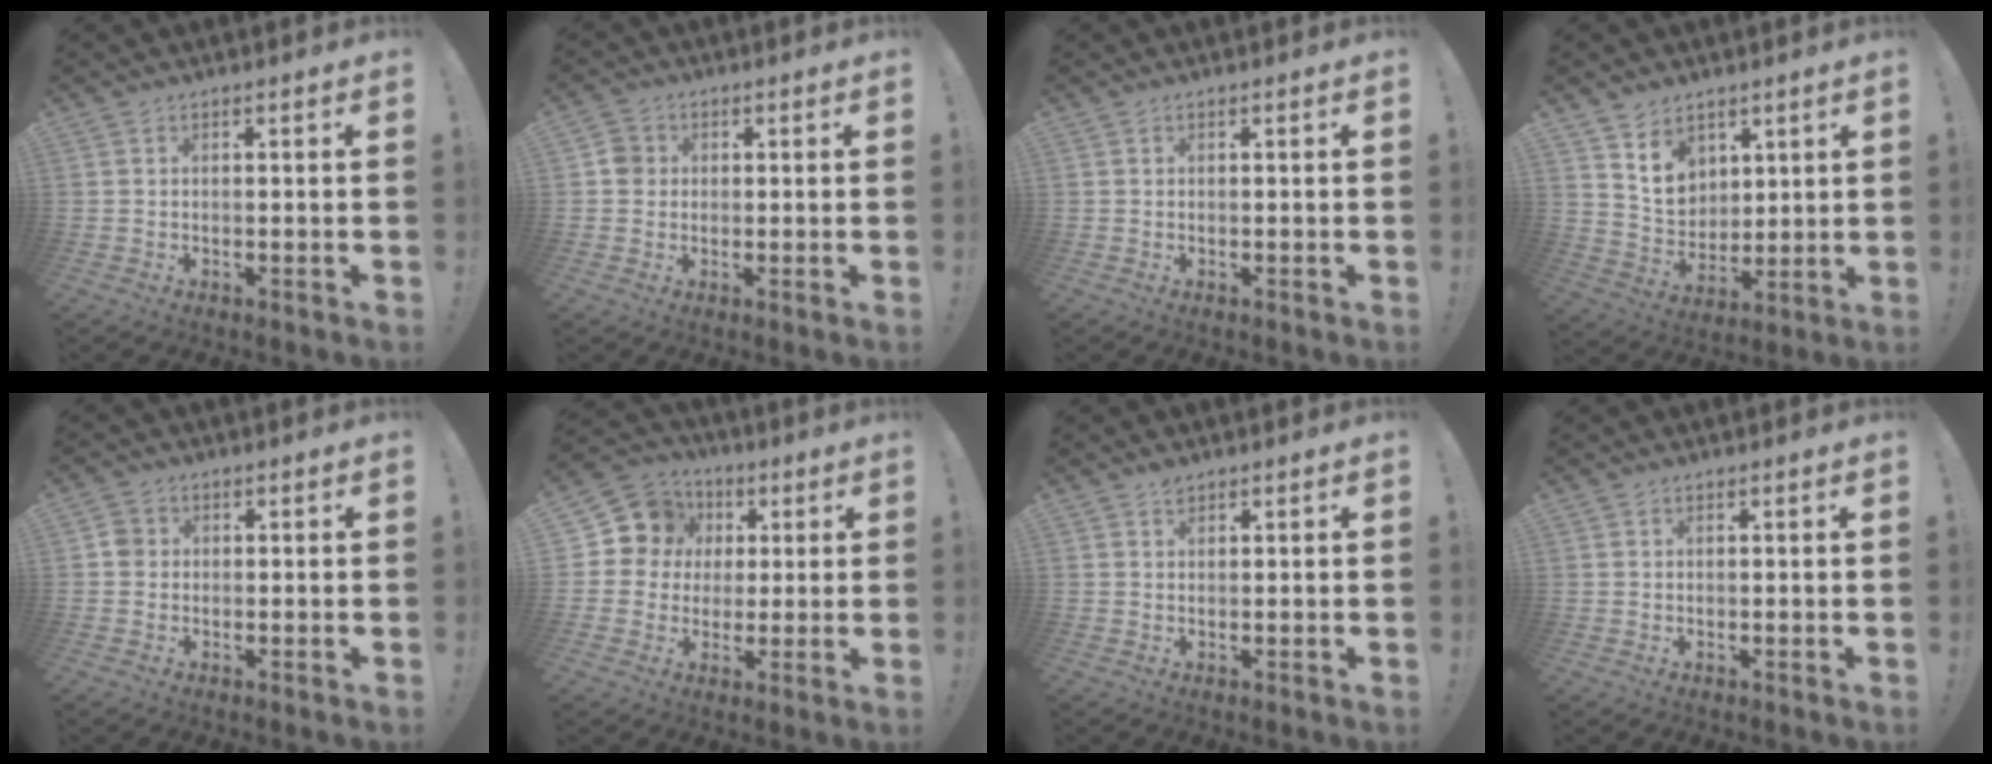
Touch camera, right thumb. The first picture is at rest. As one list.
[{"total": 4.3, "force": [0.4, 4.0, 1.4], "torque": [-0.014, 0.010, 0.008]}, {"total": 0.0}, {"total": 10.7, "force": [6.6, 7.7, 3.3], "torque": [-0.045, -0.049, 0.132]}, {"total": 3.3, "force": [0.1, 3.0, 1.2], "torque": [-0.015, 0.008, 0.002]}, {"total": 11.7, "force": [2.9, 10.7, 3.7], "torque": [-0.052, -0.006, 0.065]}, {"total": 1.5, "force": [1.2, 0.7, 0.6], "torque": [0.003, -0.007, 0.021]}, {"total": 1.7, "force": [1.0, 1.3, 0.1], "torque": [0.013, -0.012, 0.015]}]